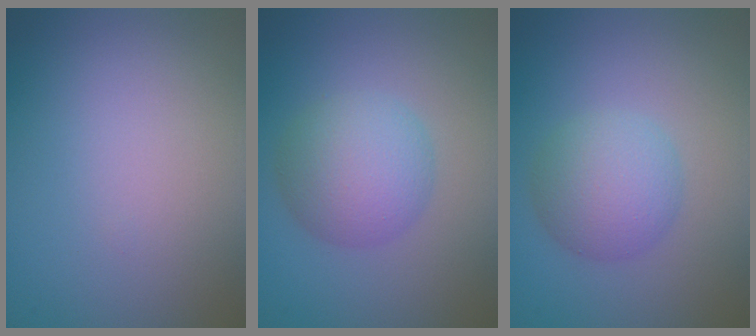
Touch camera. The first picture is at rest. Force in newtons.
{"total": 4.9, "press": 4.9, "slide": 0.0}
{"total": 4.3, "press": 4.3, "slide": 0.0}